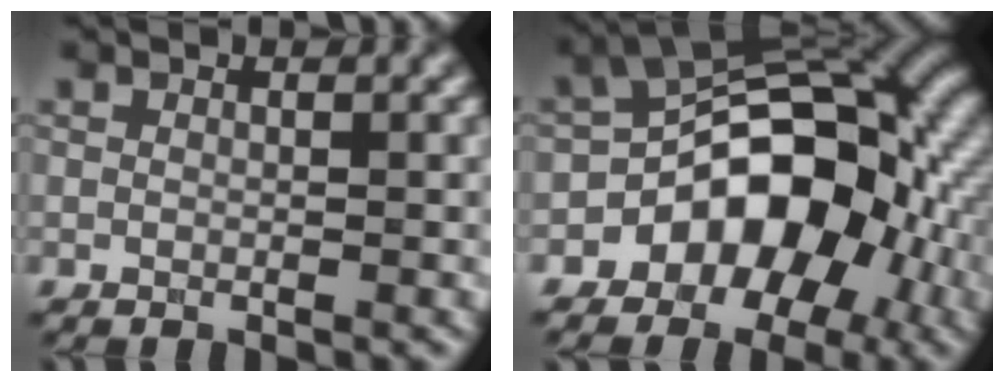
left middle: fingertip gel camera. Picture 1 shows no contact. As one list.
[{"total": 11.3, "force": [-3.2, 7.4, 7.9], "torque": [-0.089, 0.018, -0.061]}]